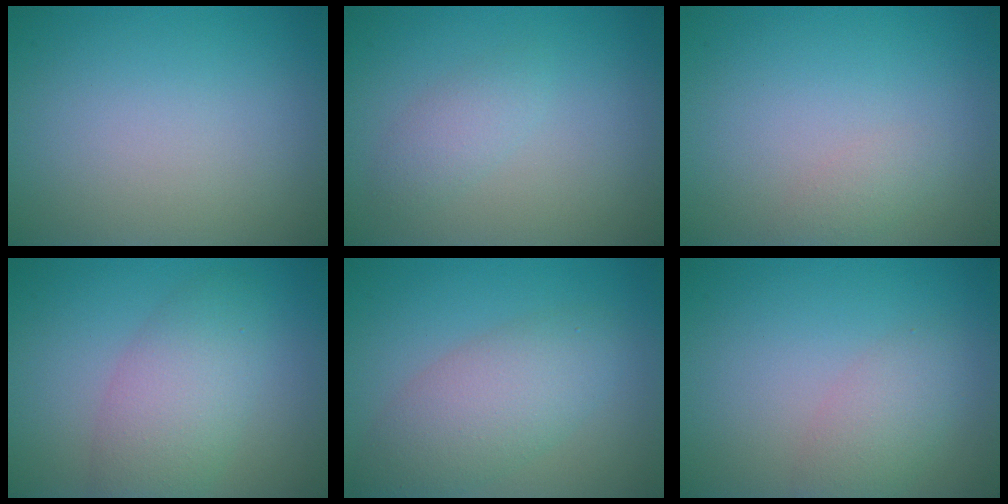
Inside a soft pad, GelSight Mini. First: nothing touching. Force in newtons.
{"total": 1.8, "press": 1.8, "slide": 0.1}
{"total": 1.0, "press": 1.0, "slide": 0.0}
{"total": 4.8, "press": 4.8, "slide": 0.2}
{"total": 4.9, "press": 4.9, "slide": 0.5}
{"total": 2.6, "press": 2.6, "slide": 0.1}